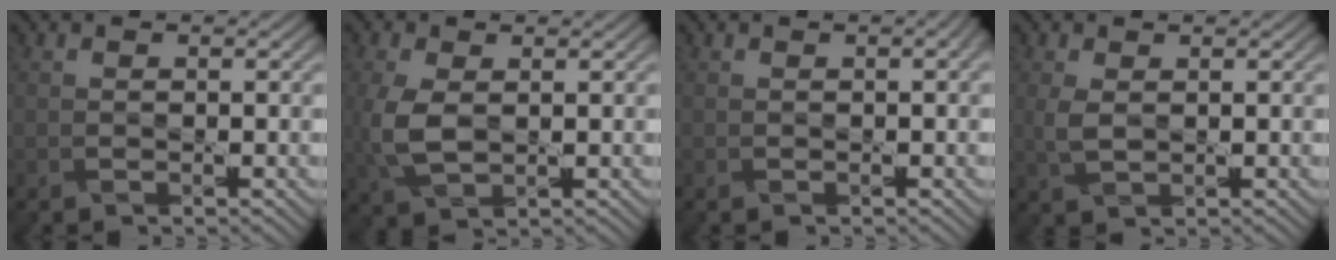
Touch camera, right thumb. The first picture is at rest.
{"total": 5.4, "force": [0.2, 3.2, 4.4], "torque": [-0.121, -0.002, 0.005]}
{"total": 0.9, "force": [0.1, 0.4, 0.9], "torque": [-0.013, -0.001, 0.005]}
{"total": 2.6, "force": [0.5, 1.5, 2.0], "torque": [-0.056, 0.002, 0.010]}